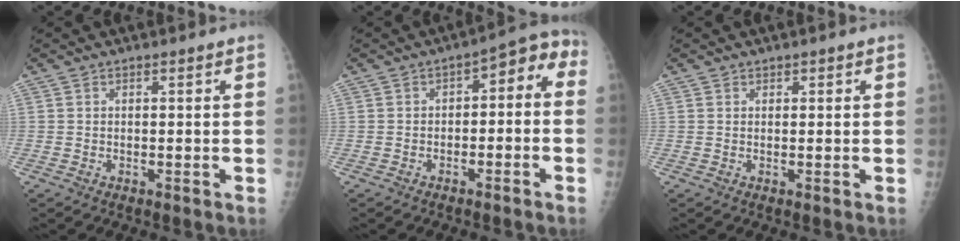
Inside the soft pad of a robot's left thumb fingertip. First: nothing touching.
{"total": 6.9, "force": [-1.6, 4.3, 5.1], "torque": [-0.033, 0.053, -0.031]}
{"total": 0.6, "force": [0.3, 0.5, -0.1], "torque": [0.019, 0.000, -0.001]}